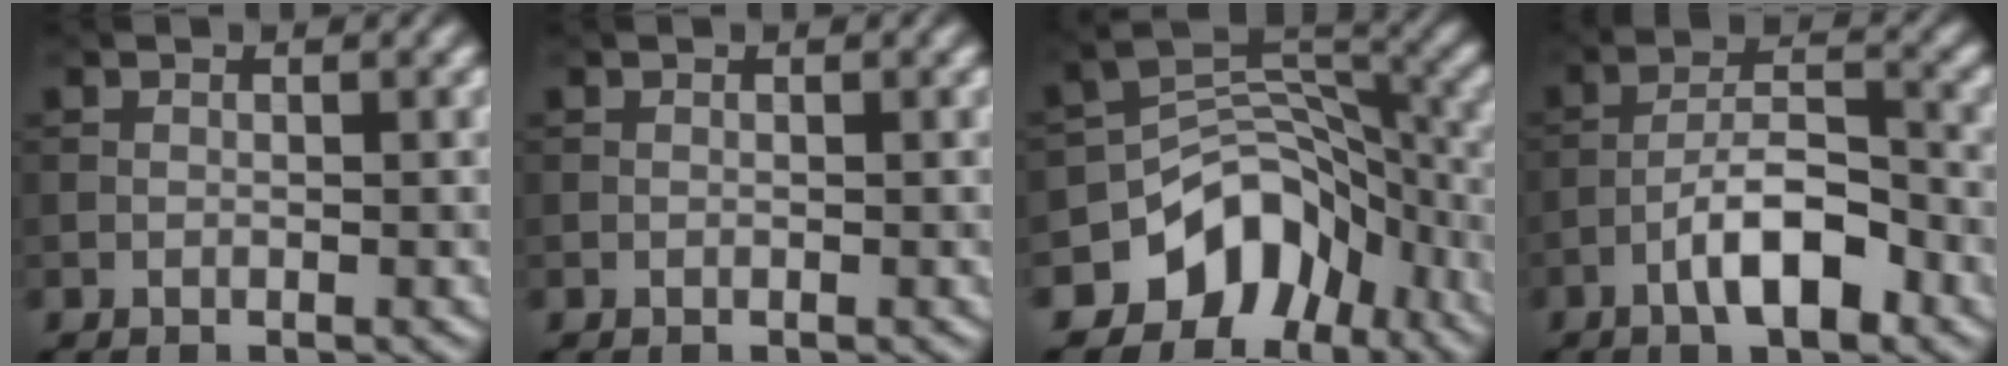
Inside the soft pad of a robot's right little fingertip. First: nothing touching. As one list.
[{"total": 0.0}, {"total": 9.1, "force": [-5.5, 6.2, 3.7], "torque": [-0.039, 0.007, -0.104]}, {"total": 6.3, "force": [-3.2, 1.8, 5.1], "torque": [-0.086, 0.014, -0.058]}]